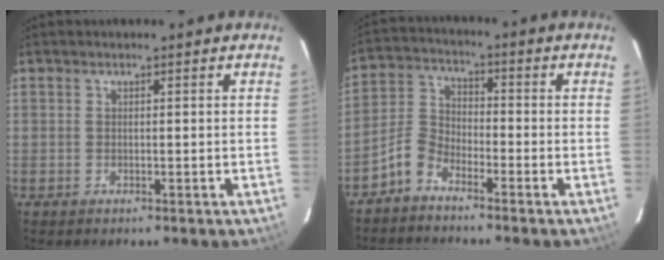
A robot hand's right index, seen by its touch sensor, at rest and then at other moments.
{"total": 5.5, "force": [-4.2, 2.9, 2.2], "torque": [-0.052, 0.019, -0.092]}